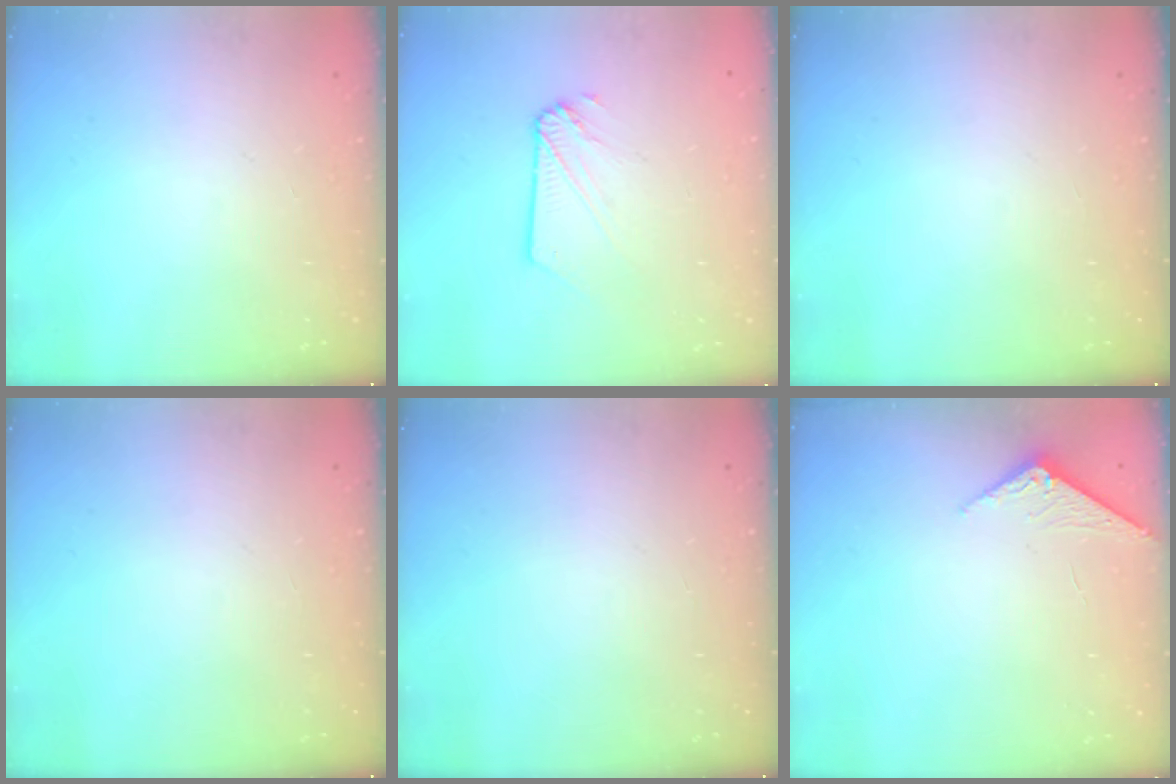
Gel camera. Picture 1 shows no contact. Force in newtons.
{"total": 4.0, "press": 4.0, "slide": 0.2}
{"total": 0.0}
{"total": 0.0}
{"total": 0.0}
{"total": 2.4, "press": 2.4, "slide": 0.3}